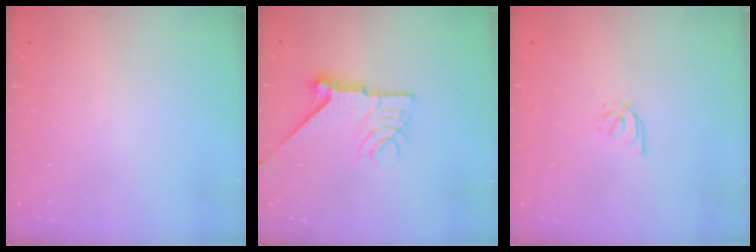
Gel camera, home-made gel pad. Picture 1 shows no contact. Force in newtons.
{"total": 13.0, "press": 13.0, "slide": 0.7}
{"total": 2.6, "press": 2.5, "slide": 0.7}